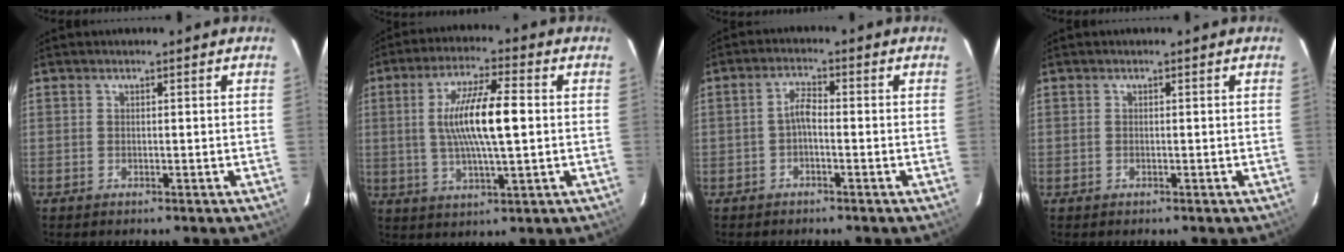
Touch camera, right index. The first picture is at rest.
{"total": 12.2, "force": [0.7, 2.2, 12.0], "torque": [-0.225, 0.004, 0.015]}
{"total": 2.5, "force": [-1.0, 0.8, 2.2], "torque": [-0.046, 0.010, -0.022]}
{"total": 0.0}